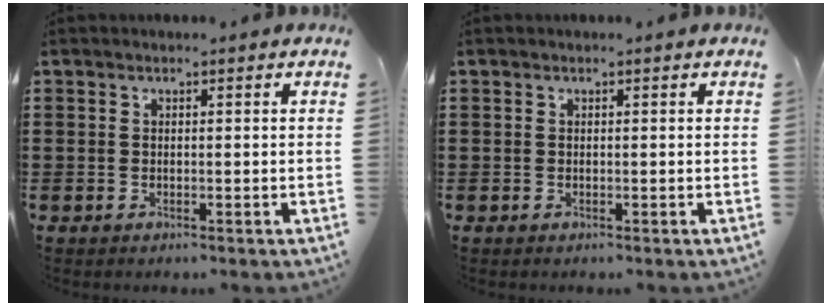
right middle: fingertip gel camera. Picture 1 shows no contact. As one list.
[{"total": 0.0}]